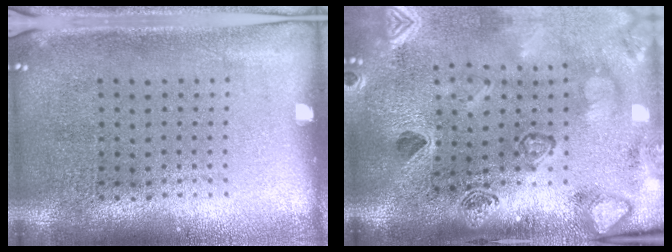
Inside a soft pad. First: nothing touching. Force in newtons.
{"total": 2.7, "press": 2.5, "slide": 1.0}